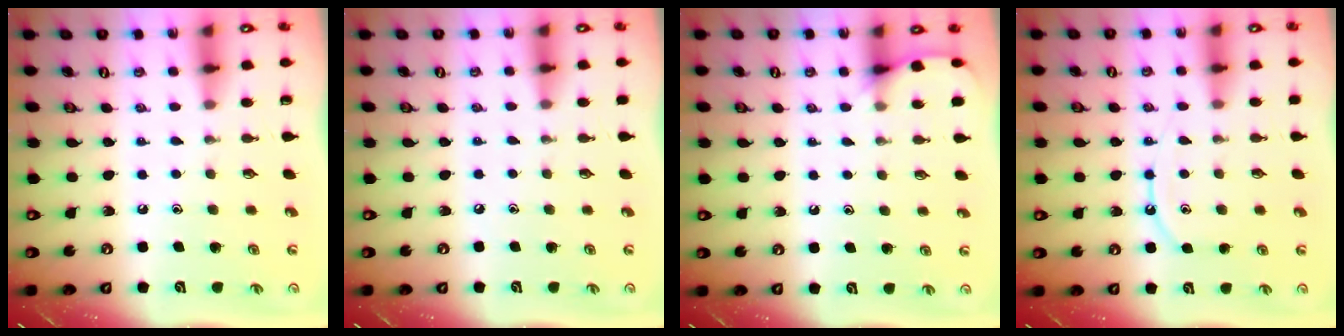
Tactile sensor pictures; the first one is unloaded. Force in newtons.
{"total": 2.5, "press": 2.5, "slide": 0.4}
{"total": 5.7, "press": 5.7, "slide": 0.7}
{"total": 8.2, "press": 8.1, "slide": 0.9}